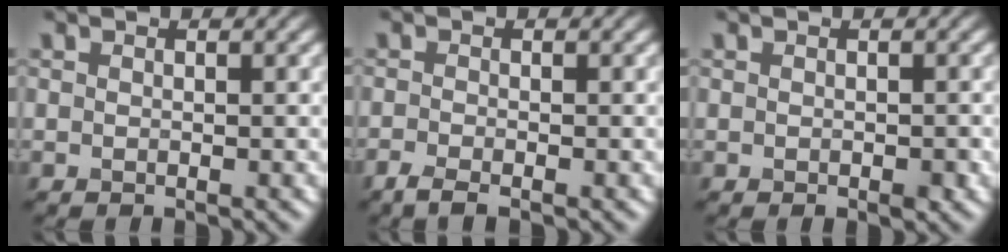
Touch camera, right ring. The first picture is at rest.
{"total": 1.7, "force": [-1.3, 0.3, 1.1], "torque": [-0.024, -0.010, -0.032]}
{"total": 1.0, "force": [-0.4, 0.5, 0.8], "torque": [-0.011, -0.001, -0.004]}